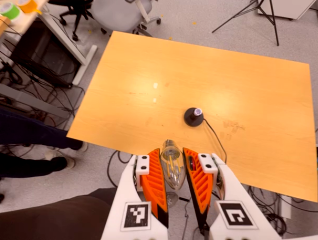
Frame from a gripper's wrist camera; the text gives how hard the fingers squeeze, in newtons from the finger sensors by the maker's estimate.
{"total": 16.3, "left": 17.9, "right": 14.7}